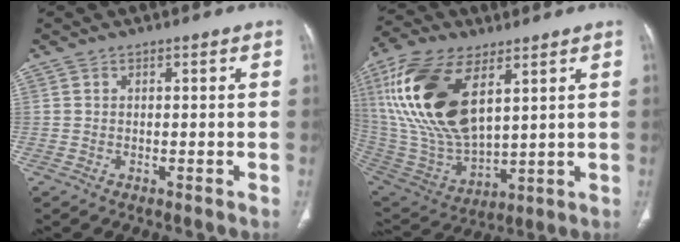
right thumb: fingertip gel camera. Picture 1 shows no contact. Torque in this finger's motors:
{"motor_torque": [-1.42, 2.68, 1.84, 0.93, 0.81]}